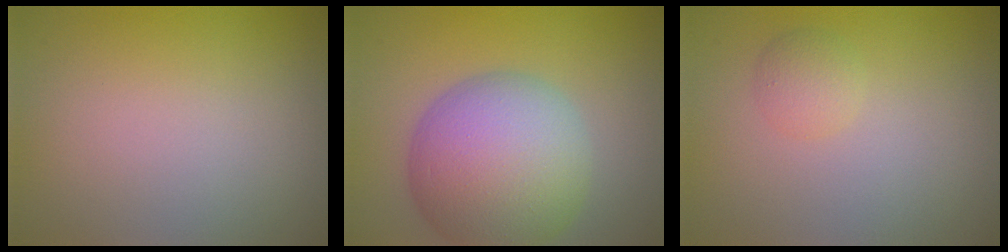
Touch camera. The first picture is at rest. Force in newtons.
{"total": 10.7, "press": 10.7, "slide": 0.1}
{"total": 1.5, "press": 1.5, "slide": 0.1}